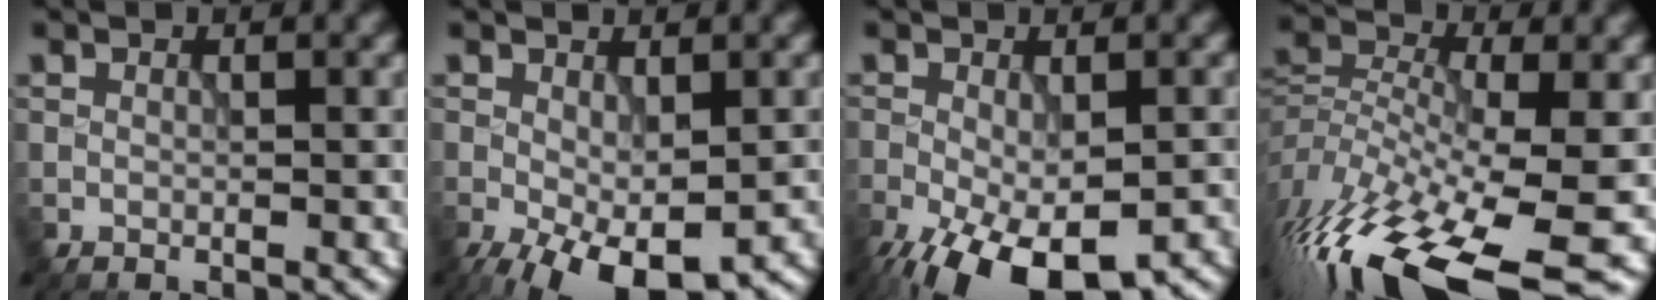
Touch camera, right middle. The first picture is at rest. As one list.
[{"total": 7.5, "force": [-3.5, 3.0, 5.9], "torque": [-0.118, -0.020, -0.044]}, {"total": 11.7, "force": [-6.5, 4.8, 8.4], "torque": [-0.163, -0.046, -0.092]}, {"total": 15.1, "force": [-8.7, 5.2, 11.2], "torque": [-0.241, -0.015, -0.143]}]